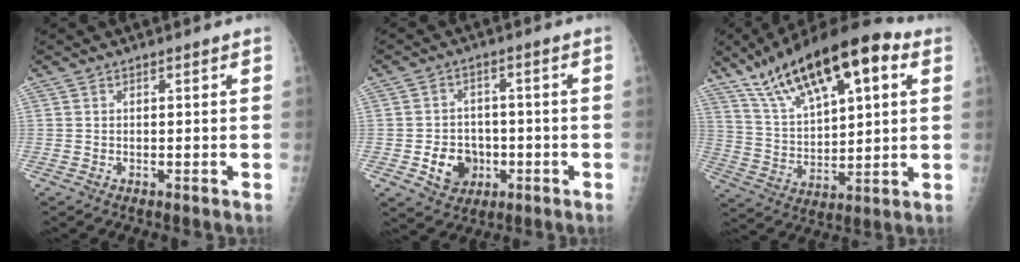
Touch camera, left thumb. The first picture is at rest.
{"total": 7.9, "force": [-2.3, 6.5, 3.7], "torque": [-0.029, 0.013, -0.032]}
{"total": 21.7, "force": [11.4, 8.5, 16.3], "torque": [-0.248, -0.018, 0.204]}